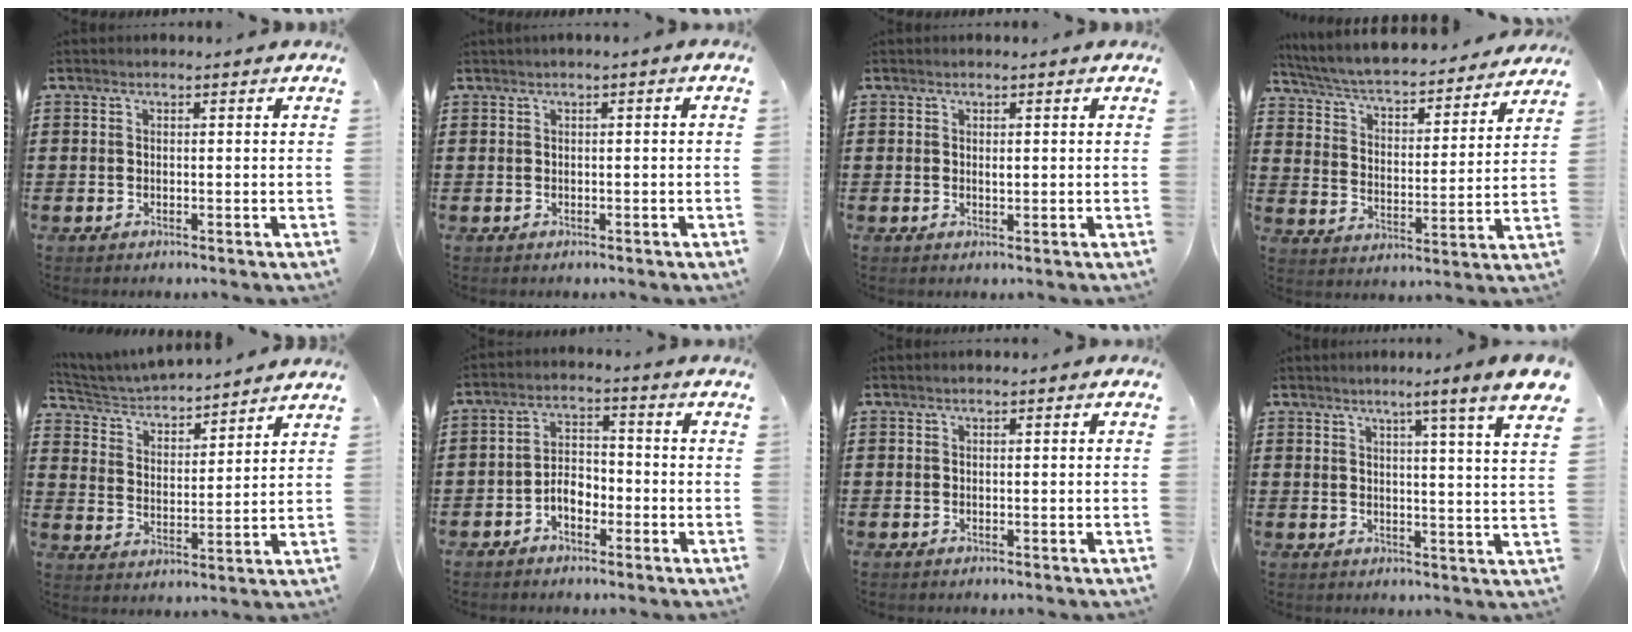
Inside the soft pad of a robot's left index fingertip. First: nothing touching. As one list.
[{"total": 0.6, "force": [-0.1, 0.0, 0.6], "torque": [-0.009, -0.005, 0.000]}, {"total": 0.7, "force": [0.2, 0.3, 0.6], "torque": [-0.013, 0.000, 0.004]}, {"total": 4.9, "force": [4.7, 0.3, 1.5], "torque": [-0.053, -0.038, 0.072]}, {"total": 4.1, "force": [4.0, 0.5, 0.3], "torque": [-0.031, -0.029, 0.065]}, {"total": 3.8, "force": [-2.2, 2.2, 2.2], "torque": [-0.048, 0.005, -0.047]}, {"total": 0.0}, {"total": 5.8, "force": [3.9, -1.2, 4.1], "torque": [-0.077, -0.030, 0.055]}]